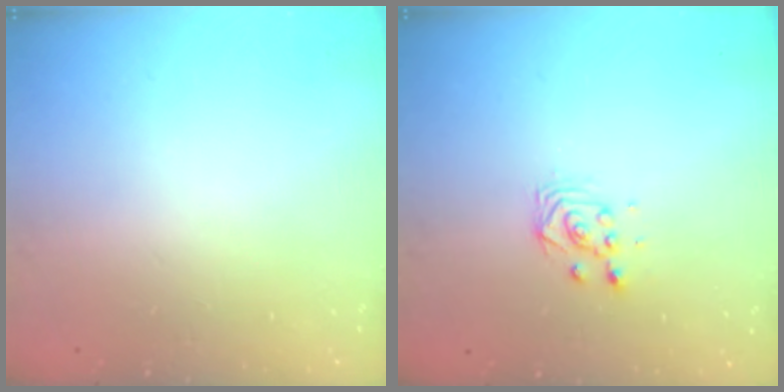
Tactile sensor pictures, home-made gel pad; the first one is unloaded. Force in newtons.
{"total": 2.8, "press": 2.8, "slide": 0.3}